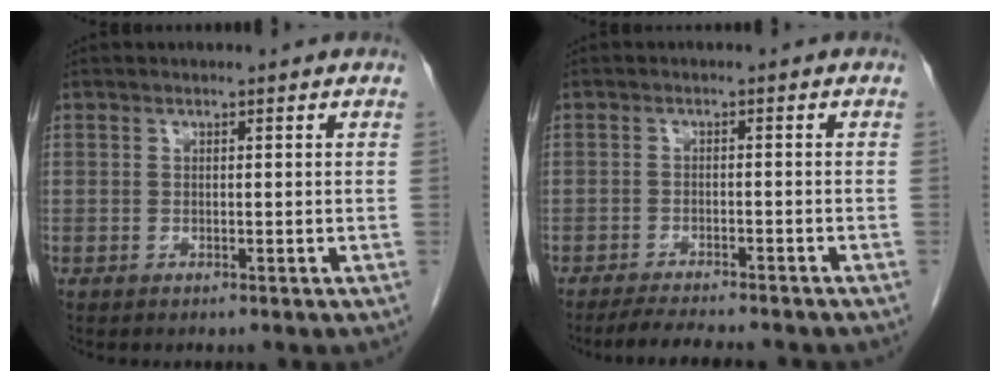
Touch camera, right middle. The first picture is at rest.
{"total": 7.6, "force": [-6.7, 0.9, 3.4], "torque": [-0.052, -0.015, -0.100]}